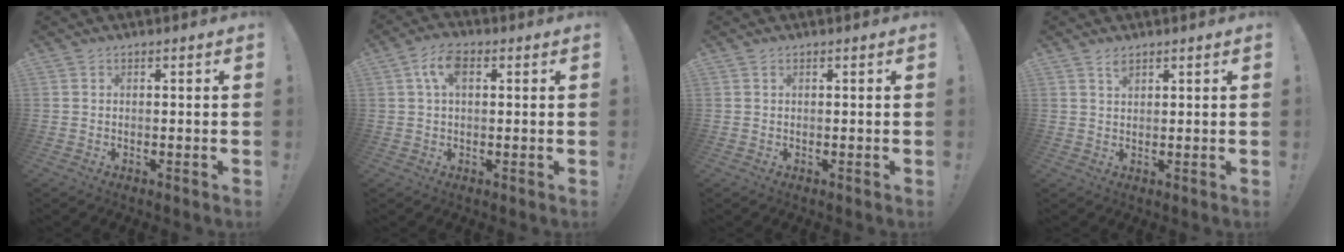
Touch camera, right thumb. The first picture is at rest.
{"total": 6.5, "force": [2.1, 3.6, 5.1], "torque": [-0.092, 0.002, 0.035]}
{"total": 0.0}
{"total": 2.3, "force": [1.9, 0.8, 1.2], "torque": [-0.004, -0.016, 0.030]}